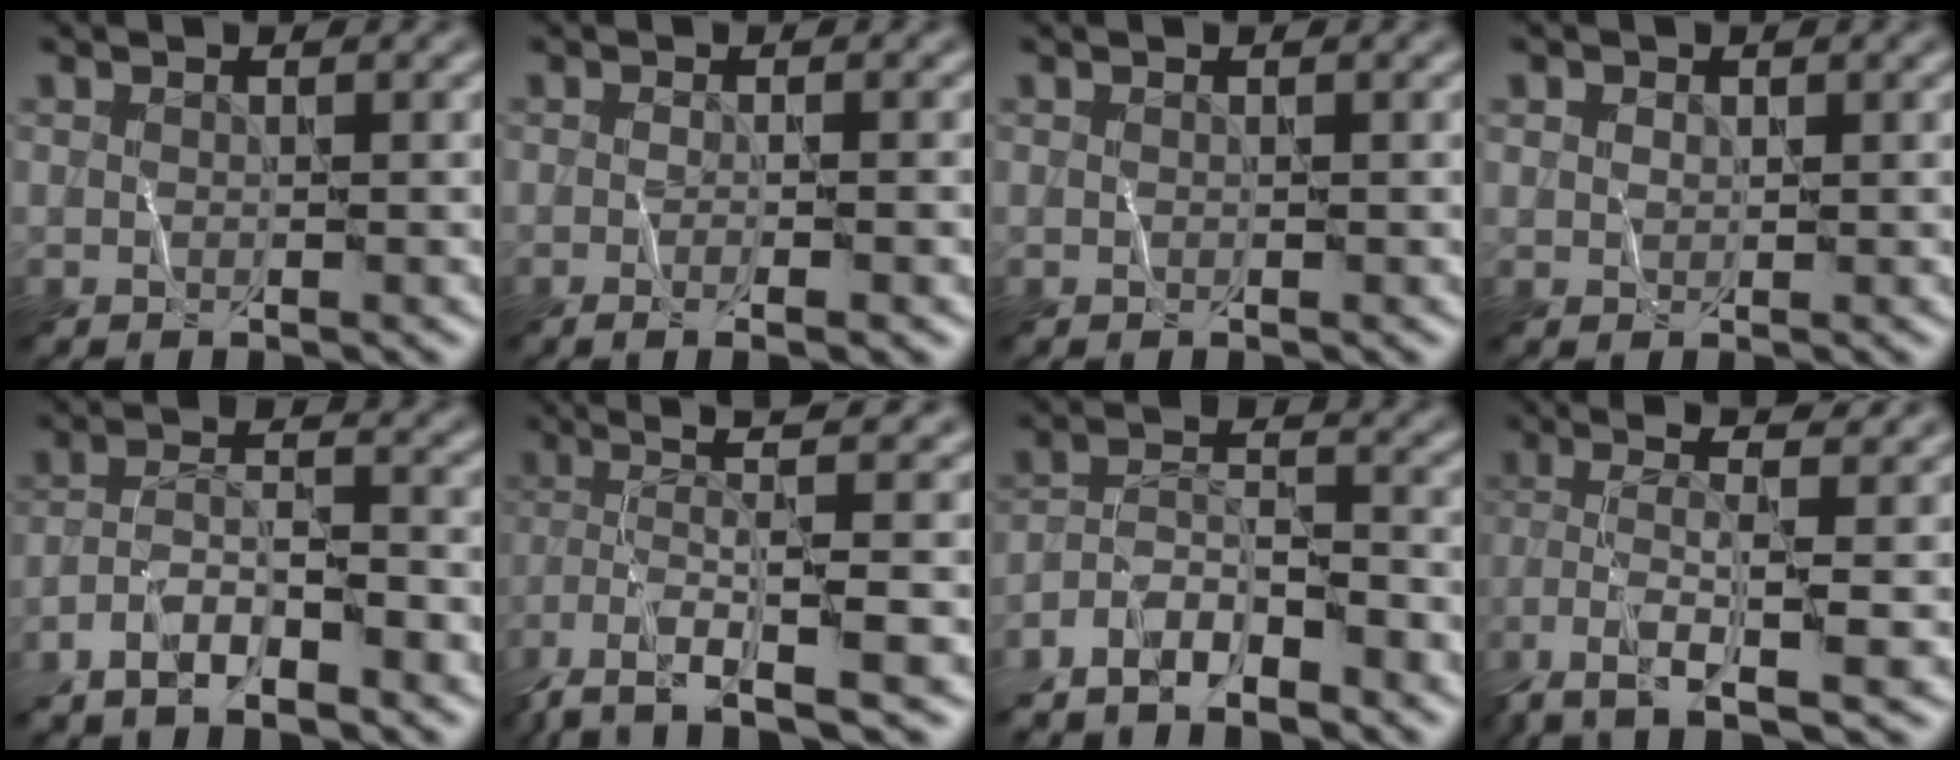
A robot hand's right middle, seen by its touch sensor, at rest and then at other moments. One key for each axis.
{"total": 2.1, "fx": -0.8, "fy": 0.3, "fz": 2.0, "tx": -0.019, "ty": 0.001, "tz": -0.009}
{"total": 0.0}
{"total": 1.0, "fx": 0.7, "fy": 0.7, "fz": 0.2, "tx": -0.002, "ty": 0.001, "tz": 0.009}
{"total": 5.5, "fx": -3.9, "fy": 1.2, "fz": 3.7, "tx": -0.067, "ty": 0.011, "tz": -0.075}
{"total": 7.1, "fx": -2.7, "fy": 1.1, "fz": 6.5, "tx": -0.122, "ty": 0.006, "tz": -0.054}
{"total": 5.5, "fx": -4.6, "fy": 1.3, "fz": 2.7, "tx": -0.046, "ty": 0.004, "tz": -0.093}
{"total": 7.1, "fx": -2.4, "fy": 1.7, "fz": 6.5, "tx": -0.128, "ty": 0.019, "tz": -0.050}